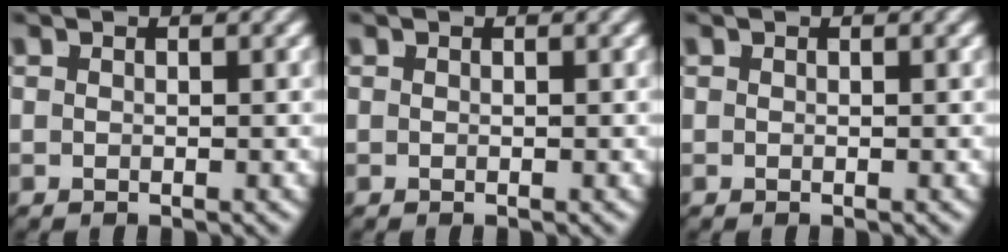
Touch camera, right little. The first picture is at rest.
{"total": 0.0}
{"total": 0.0}